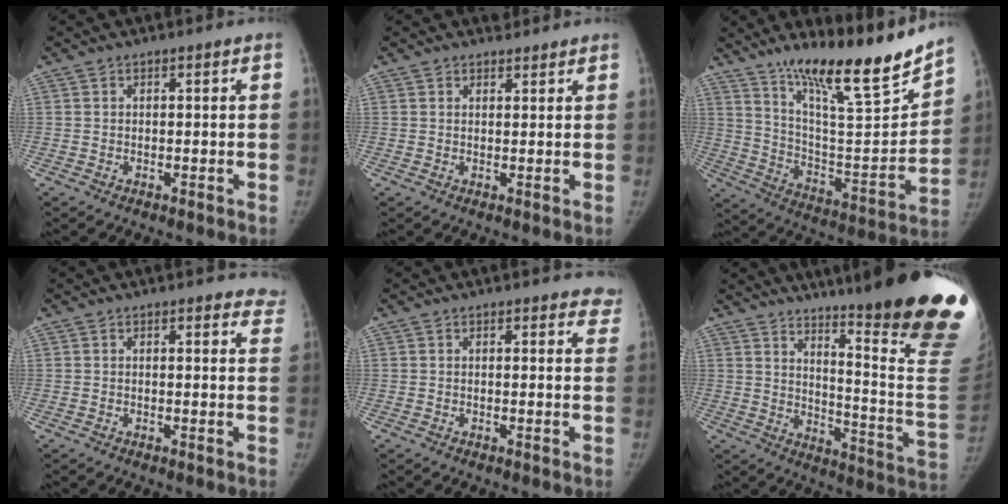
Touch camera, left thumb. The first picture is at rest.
{"total": 1.6, "force": [1.3, 0.9, -0.2], "torque": [0.018, -0.009, 0.013]}
{"total": 22.5, "force": [17.6, 2.8, 13.8], "torque": [-0.190, -0.107, 0.295]}
{"total": 5.2, "force": [4.6, 2.0, 1.0], "torque": [0.028, -0.020, 0.028]}
{"total": 4.3, "force": [3.8, 1.9, 0.6], "torque": [0.034, -0.017, 0.017]}
{"total": 29.1, "force": [21.1, 2.6, 19.9], "torque": [-0.197, -0.175, 0.276]}